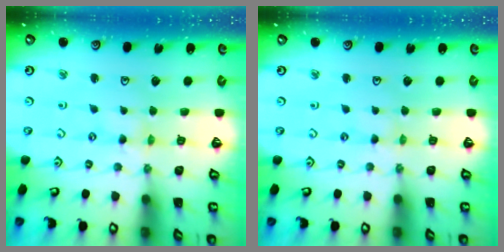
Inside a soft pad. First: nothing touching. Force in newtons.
{"total": 0.0}